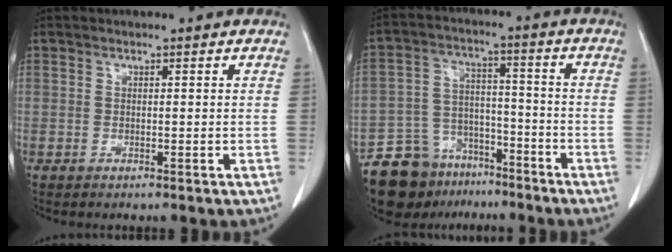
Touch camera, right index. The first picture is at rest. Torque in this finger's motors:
{"motor_torque": [-0.98, -0.43, -0.96, -0.21]}